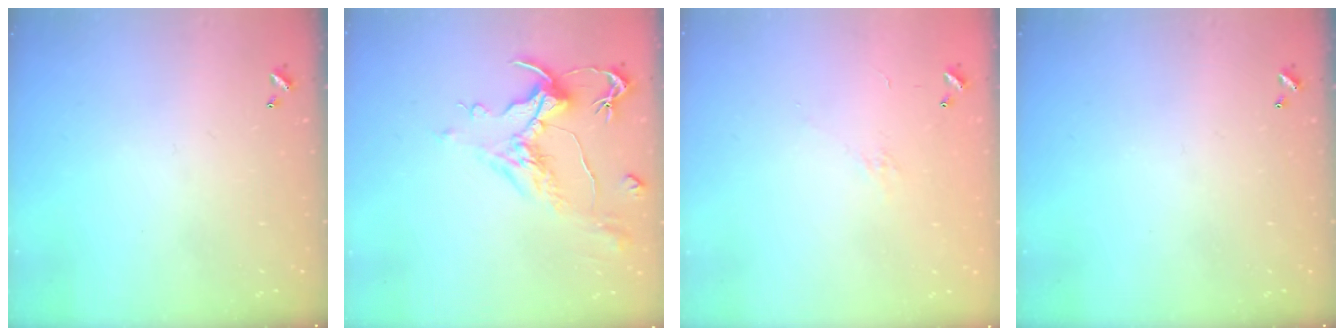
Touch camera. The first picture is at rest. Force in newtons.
{"total": 1.6, "press": 0.6, "slide": 1.4}
{"total": 4.6, "press": 4.5, "slide": 1.0}
{"total": 0.0}